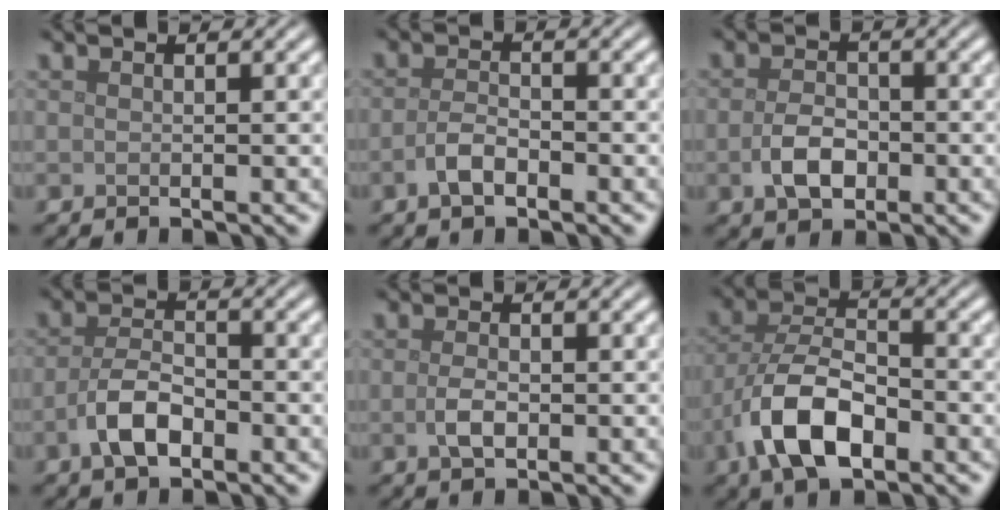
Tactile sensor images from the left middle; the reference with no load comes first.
{"total": 2.2, "force": [-1.1, 1.0, 1.7], "torque": [-0.035, 0.002, -0.025]}
{"total": 3.3, "force": [-0.9, 2.1, 2.4], "torque": [-0.049, -0.002, -0.018]}
{"total": 4.0, "force": [-1.8, 1.9, 3.0], "torque": [-0.060, 0.002, -0.038]}
{"total": 1.9, "force": [-0.4, 1.0, 1.6], "torque": [-0.037, -0.002, -0.008]}
{"total": 7.7, "force": [-3.4, 3.9, 5.7], "torque": [-0.112, 0.000, -0.073]}